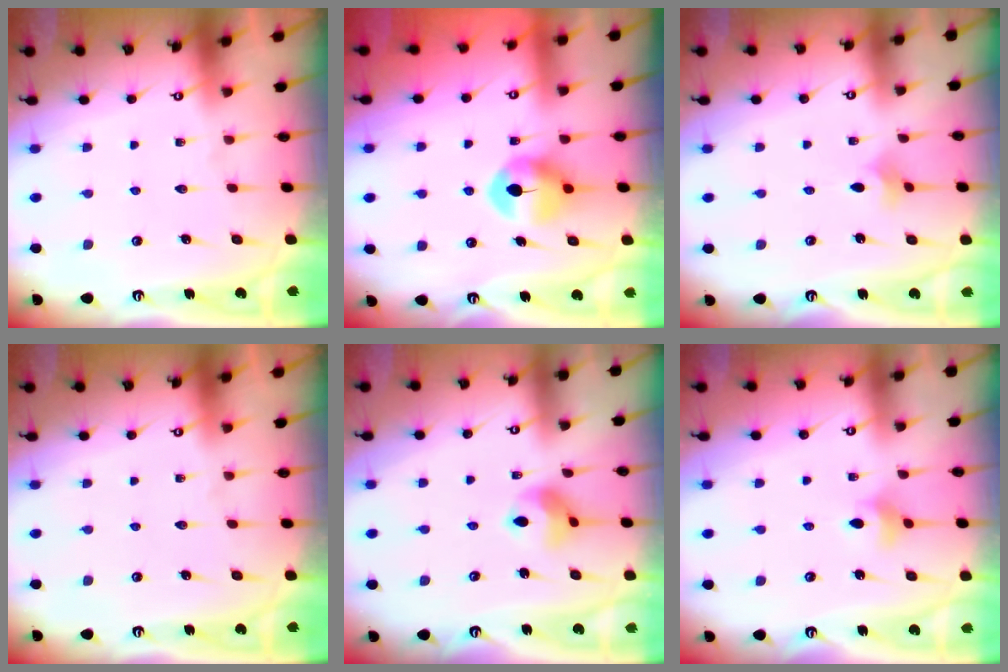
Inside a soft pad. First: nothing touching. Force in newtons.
{"total": 8.1, "press": 8.0, "slide": 0.6}
{"total": 2.4, "press": 2.4, "slide": 0.5}
{"total": 0.0}
{"total": 8.2, "press": 8.1, "slide": 0.9}
{"total": 6.2, "press": 6.1, "slide": 1.0}